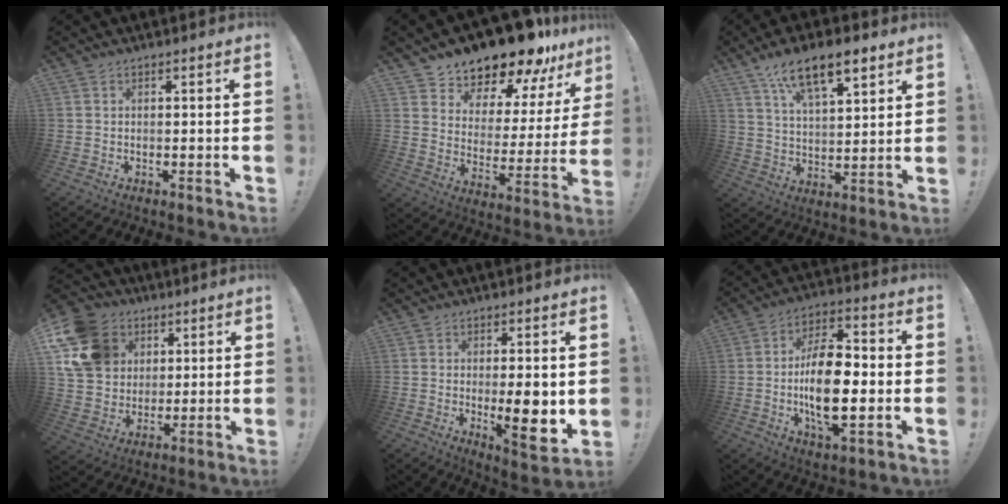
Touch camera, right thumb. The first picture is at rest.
{"total": 14.2, "force": [12.8, 4.1, 4.6], "torque": [-0.074, -0.118, 0.221]}
{"total": 13.7, "force": [8.8, 5.4, 9.0], "torque": [-0.144, -0.044, 0.153]}
{"total": 17.9, "force": [6.1, 14.5, 8.5], "torque": [-0.148, -0.018, 0.129]}
{"total": 10.0, "force": [-0.5, 2.3, 9.7], "torque": [-0.120, -0.015, -0.004]}
{"total": 17.0, "force": [-2.6, 8.2, 14.6], "torque": [-0.268, 0.008, -0.047]}